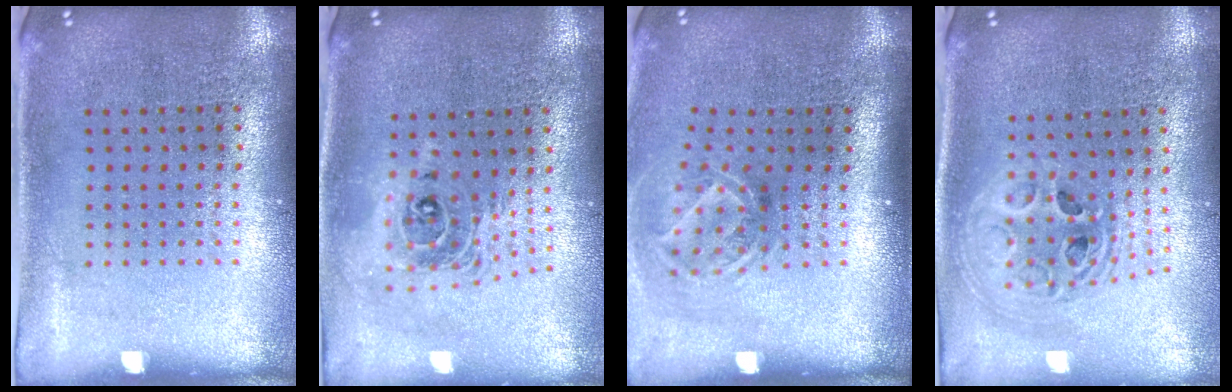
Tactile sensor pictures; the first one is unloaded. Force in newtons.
{"total": 1.9, "press": 1.5, "slide": 1.3}
{"total": 1.9, "press": 1.3, "slide": 1.4}
{"total": 2.3, "press": 1.8, "slide": 1.4}